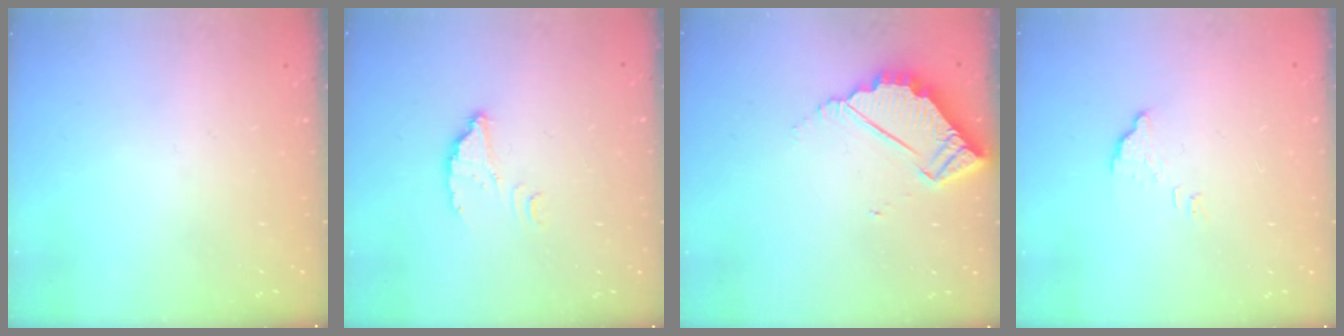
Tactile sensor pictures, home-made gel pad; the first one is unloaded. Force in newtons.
{"total": 2.6, "press": 2.6, "slide": 0.2}
{"total": 5.8, "press": 5.8, "slide": 0.2}
{"total": 2.3, "press": 2.3, "slide": 0.1}